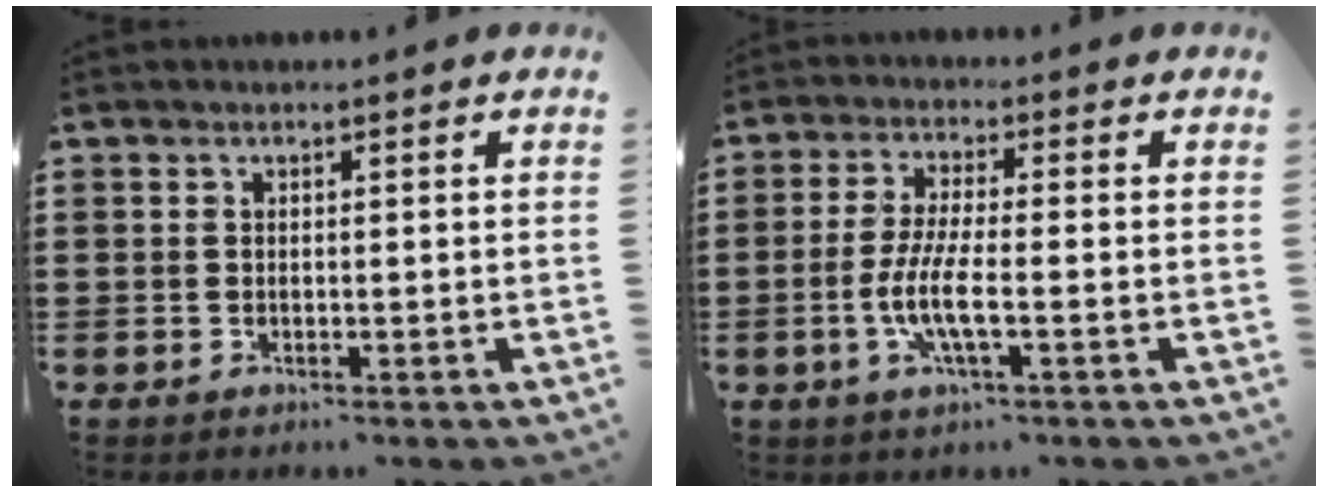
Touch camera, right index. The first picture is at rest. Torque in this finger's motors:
{"motor_torque": [1.91, 0.23, 0.64, 0.19]}